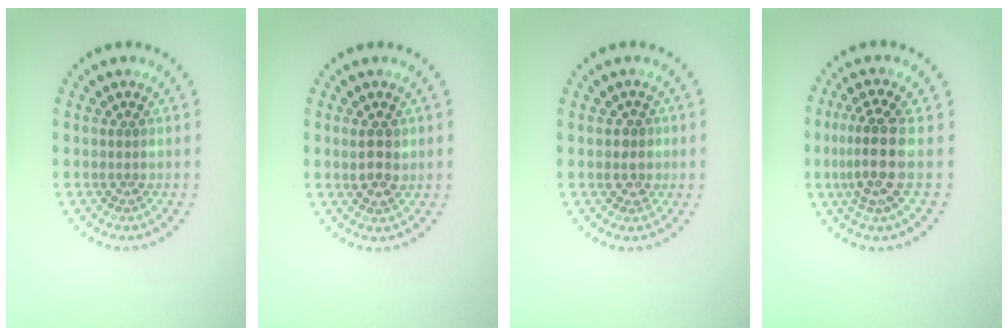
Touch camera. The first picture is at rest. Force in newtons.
{"total": 2.1, "press": 2.1, "slide": 0.5}
{"total": 1.2, "press": 0.9, "slide": 0.7}
{"total": 3.8, "press": 3.0, "slide": 2.4}